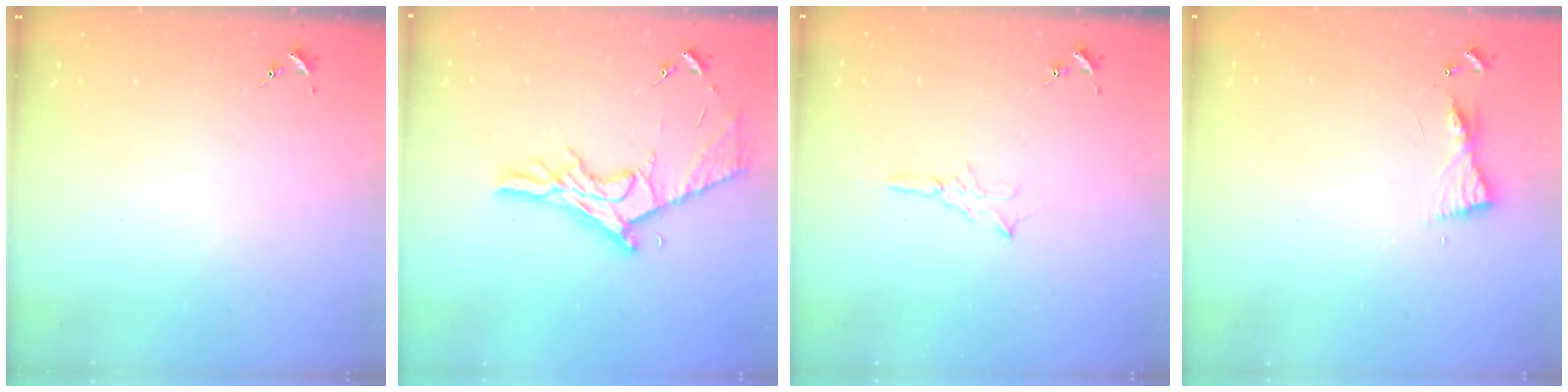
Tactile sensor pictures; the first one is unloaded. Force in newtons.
{"total": 13.9, "press": 13.9, "slide": 0.7}
{"total": 4.7, "press": 4.7, "slide": 0.5}
{"total": 5.6, "press": 5.6, "slide": 0.5}